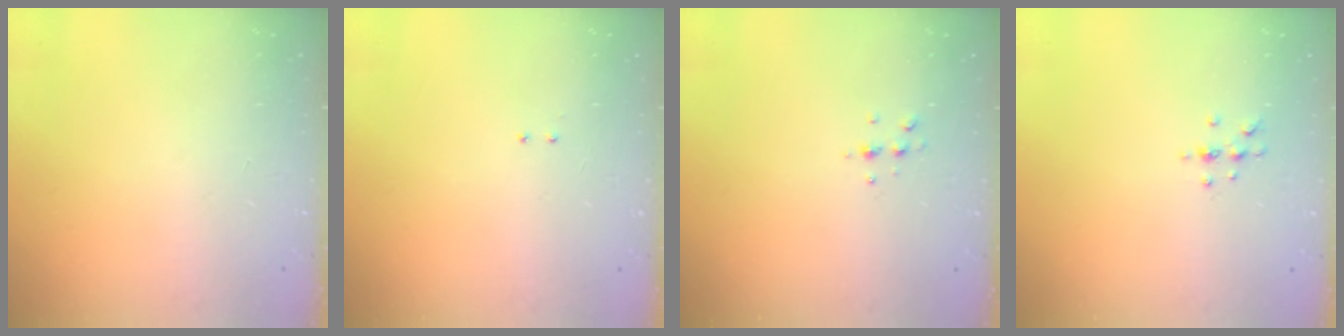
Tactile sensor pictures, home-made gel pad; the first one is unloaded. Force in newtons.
{"total": 2.0, "press": 2.0, "slide": 0.4}
{"total": 4.7, "press": 4.6, "slide": 1.0}
{"total": 5.2, "press": 5.2, "slide": 0.6}